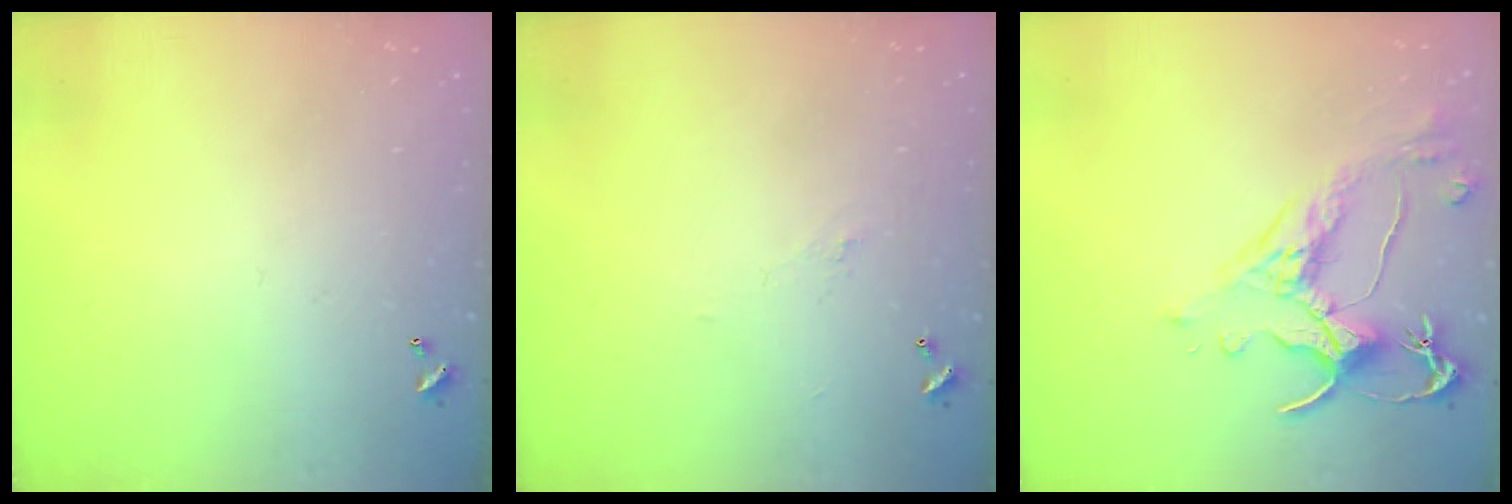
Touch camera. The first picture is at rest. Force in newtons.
{"total": 1.6, "press": 1.5, "slide": 0.5}
{"total": 2.6, "press": 2.2, "slide": 1.3}